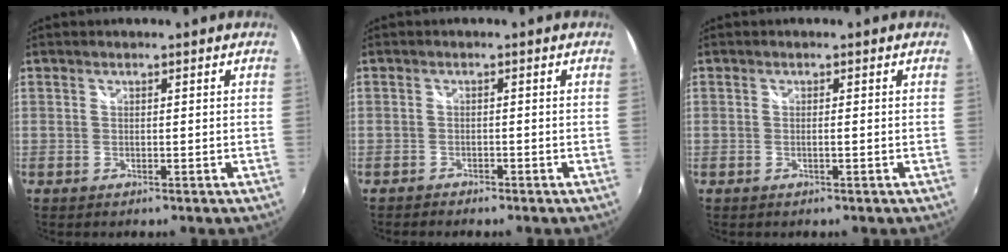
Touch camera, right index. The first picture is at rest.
{"total": 1.1, "force": [-1.1, 0.4, -0.2], "torque": [-0.005, -0.002, -0.025]}
{"total": 0.7, "force": [-0.3, -0.2, 0.7], "torque": [-0.010, 0.000, -0.006]}